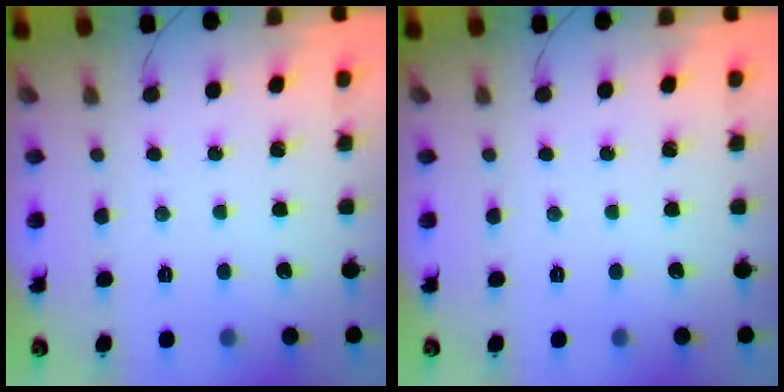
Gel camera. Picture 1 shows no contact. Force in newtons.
{"total": 0.0}